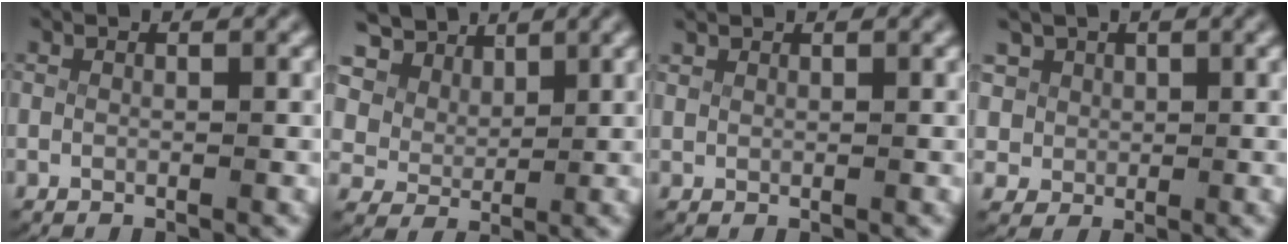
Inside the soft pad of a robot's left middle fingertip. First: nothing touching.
{"total": 8.8, "force": [4.3, 6.7, 3.9], "torque": [-0.110, -0.002, 0.071]}
{"total": 0.7, "force": [0.7, 0.0, 0.0], "torque": [-0.007, -0.002, 0.023]}
{"total": 6.0, "force": [0.7, 5.7, 1.7], "torque": [-0.077, -0.035, 0.029]}